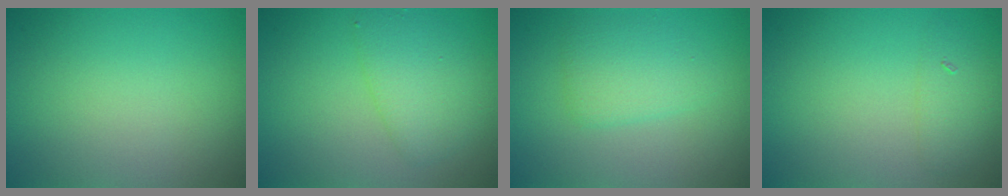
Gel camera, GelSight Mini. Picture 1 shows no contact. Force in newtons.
{"total": 3.0, "press": 3.0, "slide": 0.1}
{"total": 2.5, "press": 2.5, "slide": 0.1}
{"total": 1.6, "press": 1.6, "slide": 0.1}